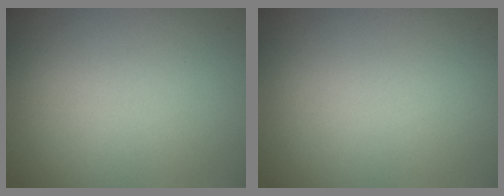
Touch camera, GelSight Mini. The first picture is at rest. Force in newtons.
{"total": 0.0}